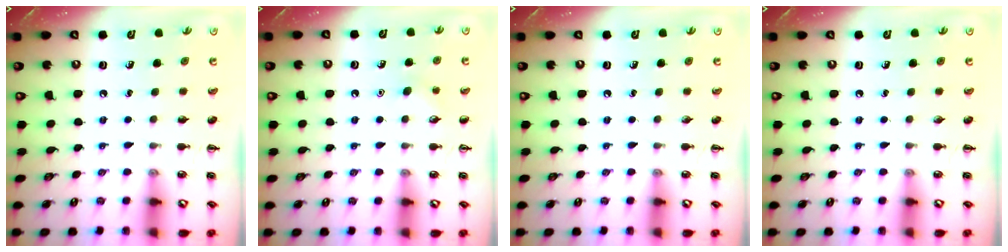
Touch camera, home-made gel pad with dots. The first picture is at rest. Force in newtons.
{"total": 4.7, "press": 4.5, "slide": 1.2}
{"total": 0.0}
{"total": 0.0}